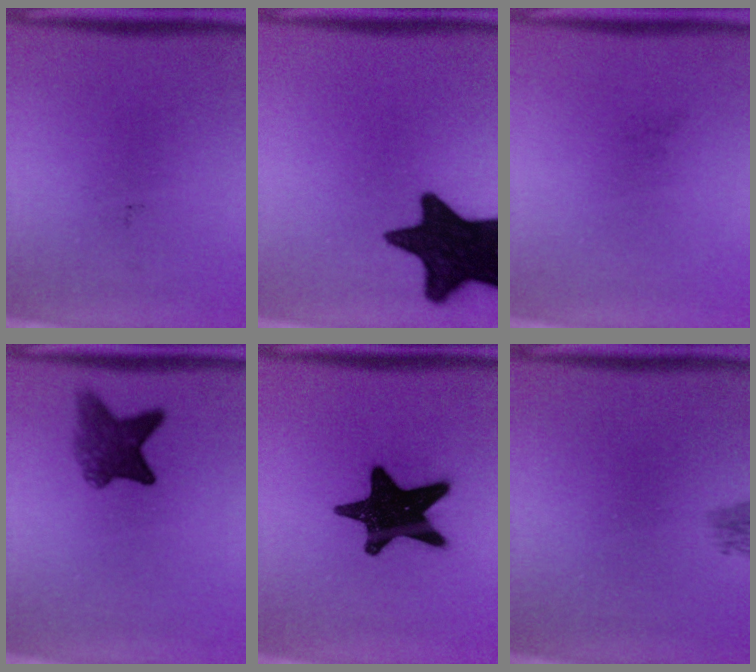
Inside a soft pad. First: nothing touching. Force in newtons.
{"total": 17.6}
{"total": 0.0}
{"total": 5.9}
{"total": 19.1}
{"total": 1.3}